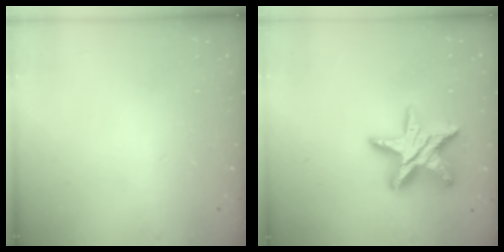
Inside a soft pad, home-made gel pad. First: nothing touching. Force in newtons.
{"total": 17.1, "press": 17.1, "slide": 1.7}